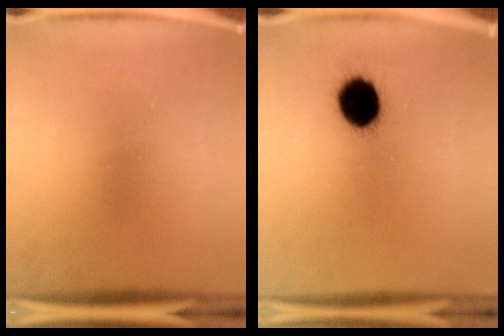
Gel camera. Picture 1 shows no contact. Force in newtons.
{"total": 9.9}